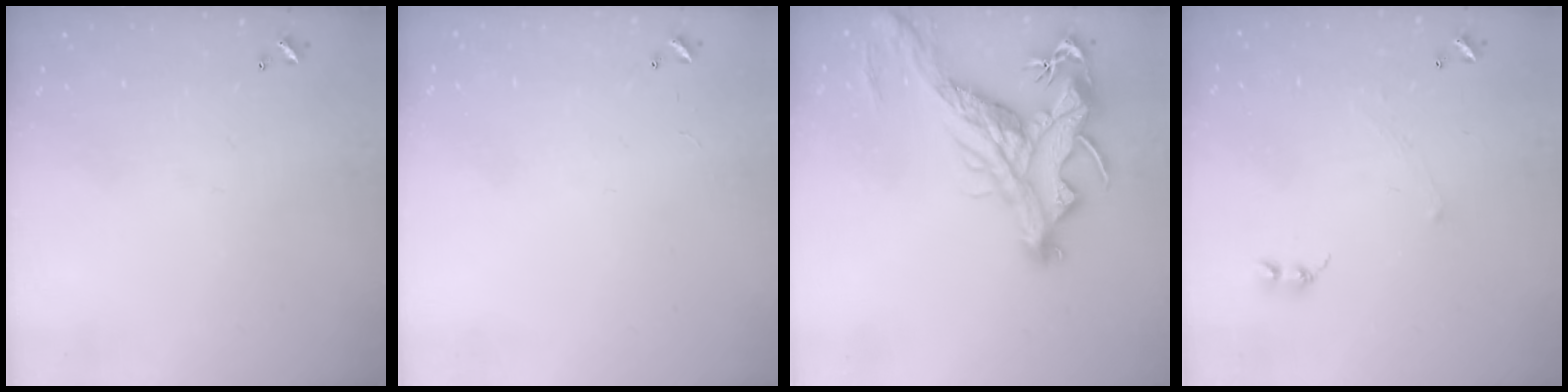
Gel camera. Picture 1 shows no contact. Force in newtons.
{"total": 7.2, "press": 7.2, "slide": 0.5}
{"total": 7.3, "press": 7.0, "slide": 1.9}
{"total": 0.6, "press": 0.3, "slide": 0.5}